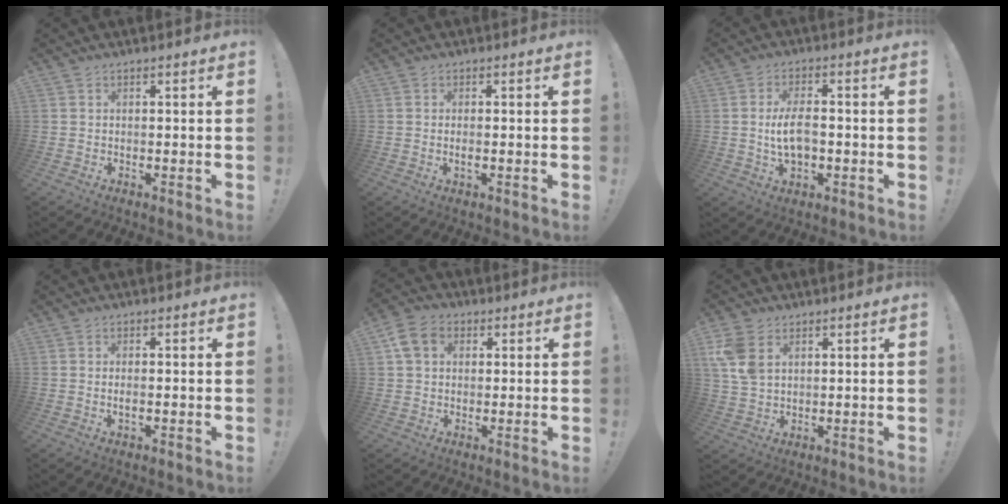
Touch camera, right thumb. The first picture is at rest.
{"total": 1.4, "force": [-0.3, 0.3, 1.4], "torque": [-0.017, -0.002, -0.006]}
{"total": 8.1, "force": [-0.8, 4.4, 6.8], "torque": [-0.115, 0.000, -0.017]}
{"total": 1.3, "force": [-0.3, 0.3, 1.3], "torque": [-0.016, -0.002, -0.006]}
{"total": 7.8, "force": [2.8, 5.8, 4.5], "torque": [-0.086, 0.007, 0.057]}
{"total": 8.4, "force": [3.3, 5.7, 5.3], "torque": [-0.105, -0.006, 0.067]}